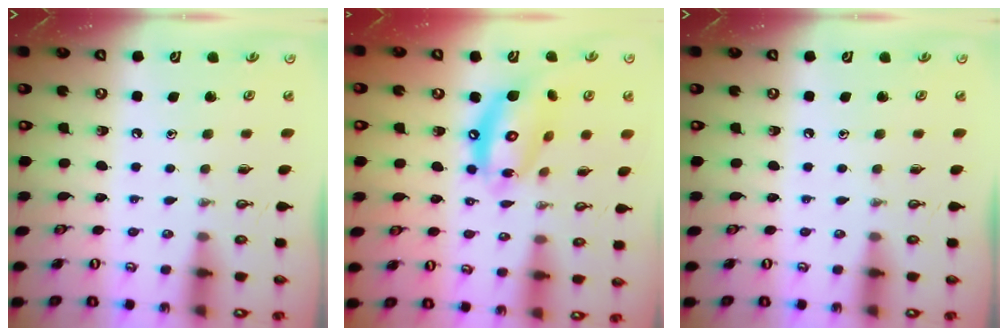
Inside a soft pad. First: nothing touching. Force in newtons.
{"total": 14.9, "press": 14.8, "slide": 1.4}
{"total": 0.0}